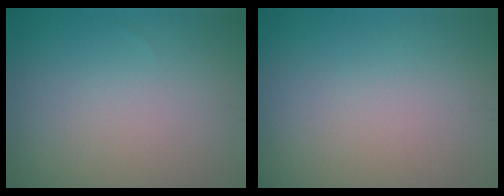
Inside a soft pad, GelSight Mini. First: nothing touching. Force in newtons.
{"total": 0.0}